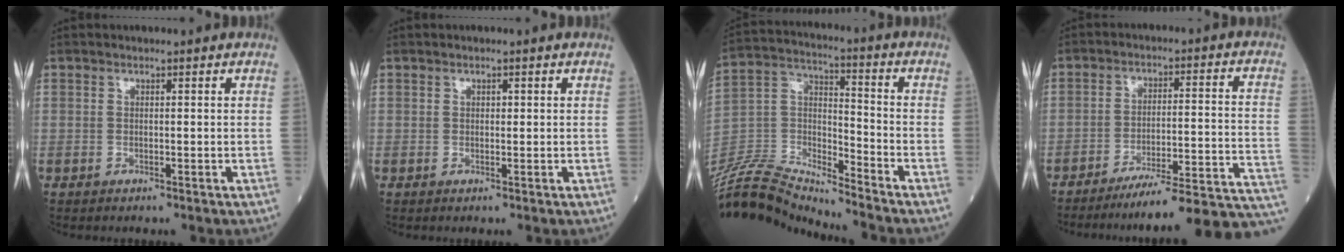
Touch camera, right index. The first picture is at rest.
{"total": 0.6, "force": [0.2, 0.4, 0.5], "torque": [-0.007, 0.000, 0.004]}
{"total": 15.1, "force": [-15.0, 0.2, 2.2], "torque": [-0.051, 0.040, -0.289]}
{"total": 20.2, "force": [-18.0, -0.8, 9.0], "torque": [-0.052, 0.010, -0.245]}